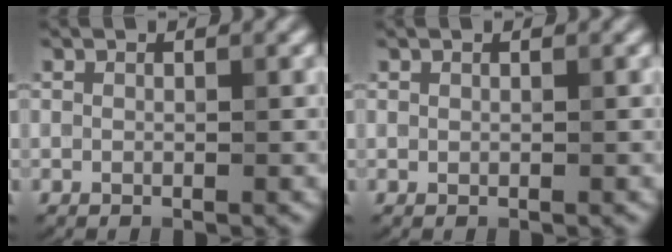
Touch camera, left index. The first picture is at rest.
{"total": 0.0}